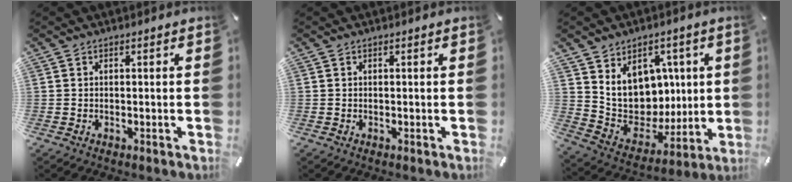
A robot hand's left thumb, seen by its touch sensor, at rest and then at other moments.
{"total": 0.0}
{"total": 13.4, "force": [4.9, 11.3, 5.3], "torque": [-0.102, -0.039, 0.107]}